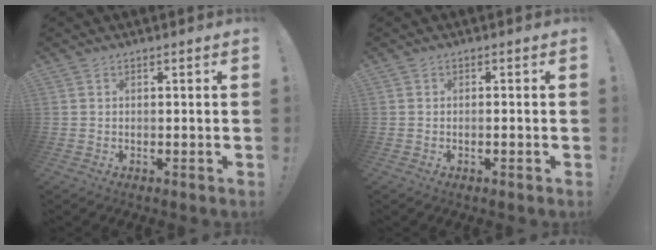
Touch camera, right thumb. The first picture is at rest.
{"total": 1.2, "force": [-0.9, 0.0, 0.8], "torque": [-0.022, 0.005, -0.014]}